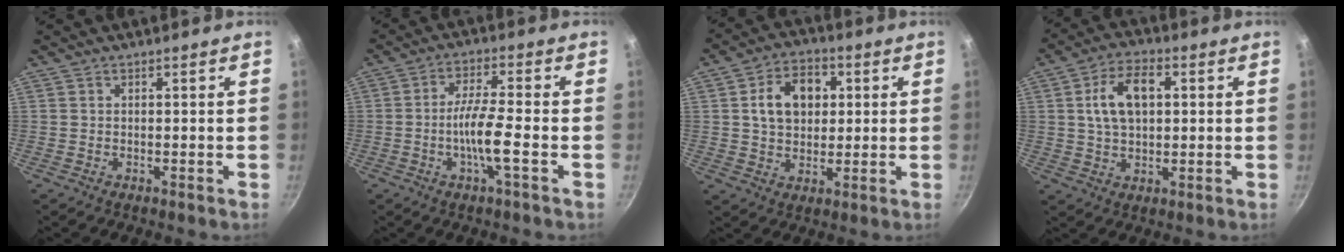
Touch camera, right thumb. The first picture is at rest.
{"total": 7.5, "force": [-2.2, 0.7, 7.1], "torque": [-0.136, 0.020, -0.046]}
{"total": 10.7, "force": [2.3, 7.9, 6.9], "torque": [-0.089, 0.009, 0.031]}
{"total": 10.1, "force": [1.9, 6.2, 7.8], "torque": [-0.124, 0.013, 0.030]}